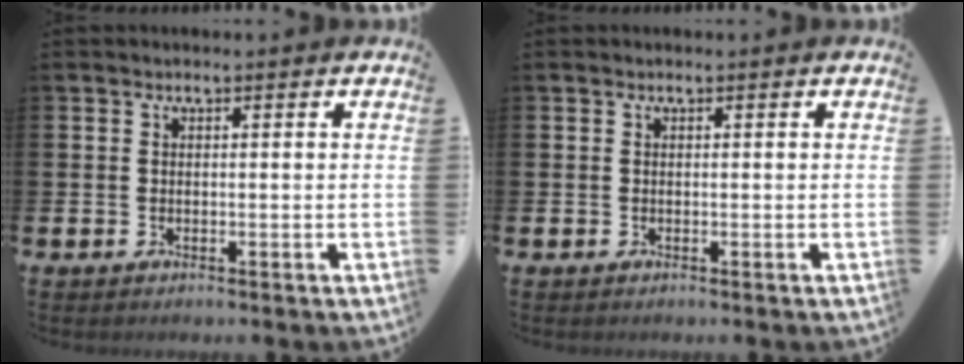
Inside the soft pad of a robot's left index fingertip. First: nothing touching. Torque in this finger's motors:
{"motor_torque": [-0.01, 0.00, 0.00, 0.01]}